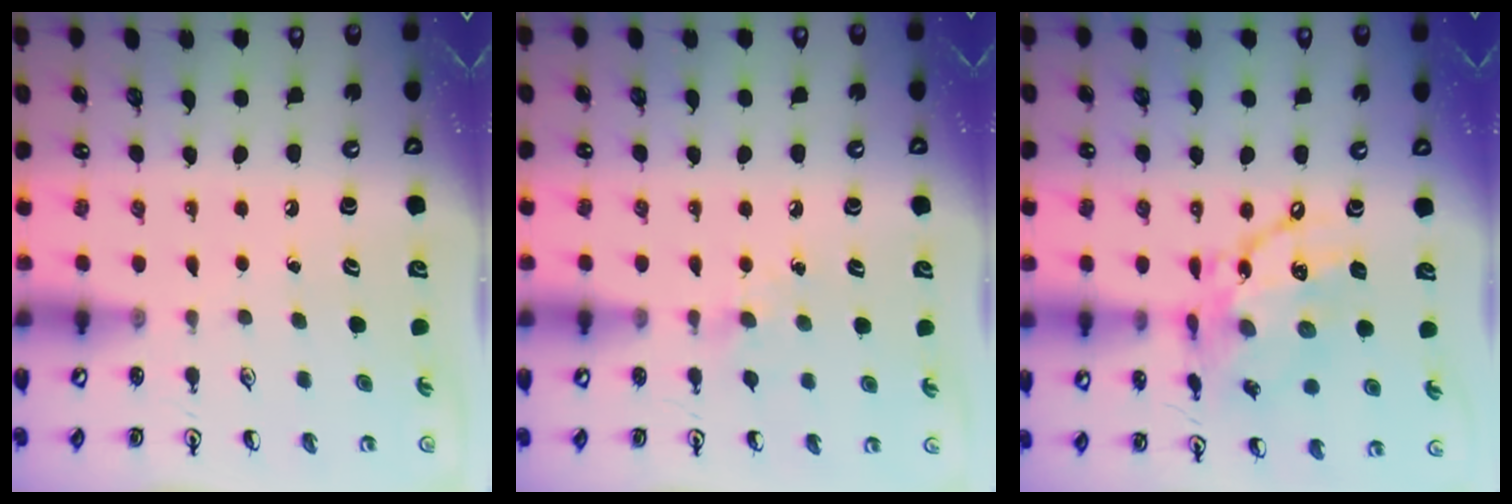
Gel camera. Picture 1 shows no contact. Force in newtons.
{"total": 4.9, "press": 4.8, "slide": 0.8}
{"total": 15.4, "press": 15.3, "slide": 1.5}